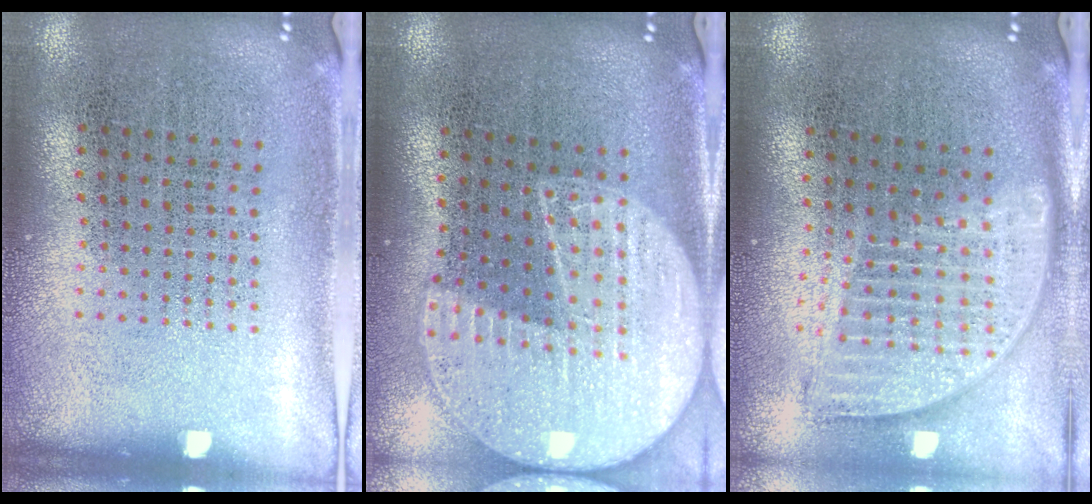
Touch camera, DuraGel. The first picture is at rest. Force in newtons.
{"total": 2.3, "press": 2.0, "slide": 1.1}
{"total": 1.8, "press": 1.5, "slide": 1.0}